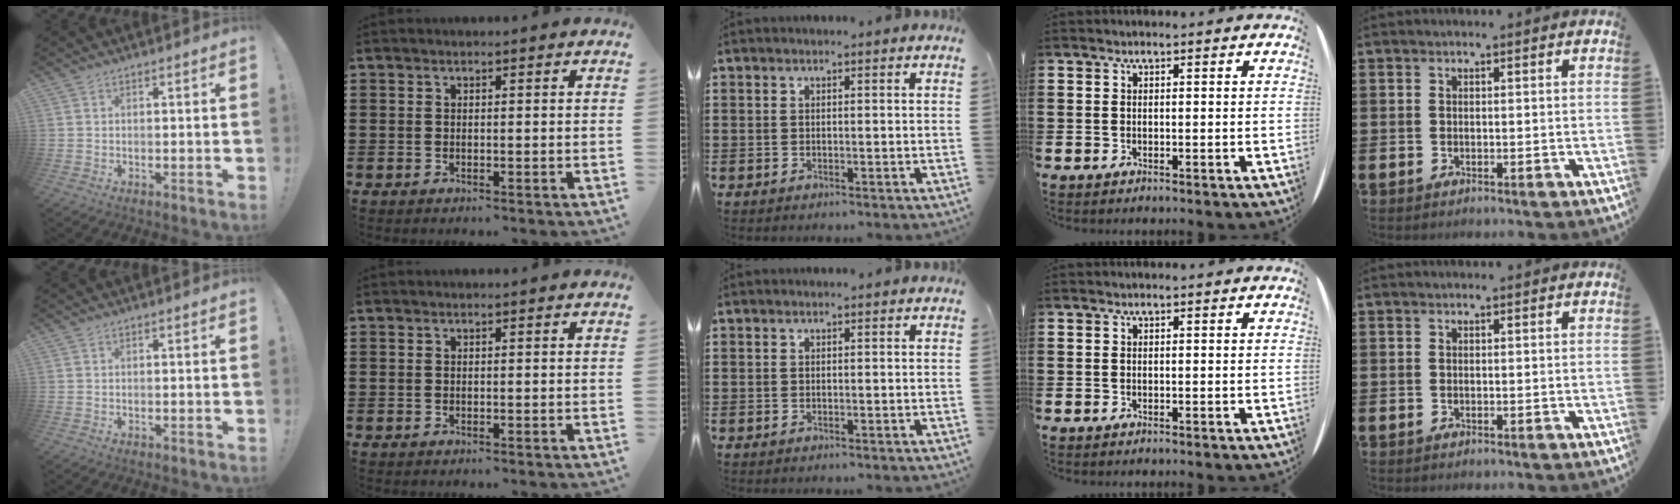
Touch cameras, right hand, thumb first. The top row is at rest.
{}